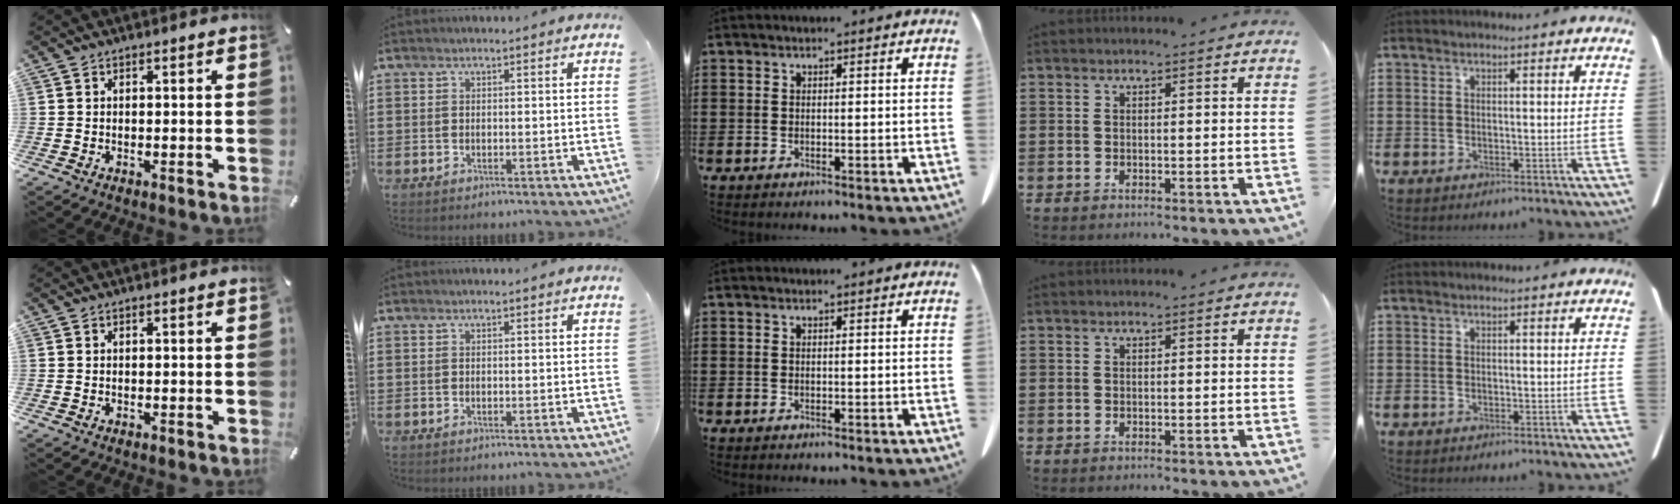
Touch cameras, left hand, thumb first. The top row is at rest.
{}